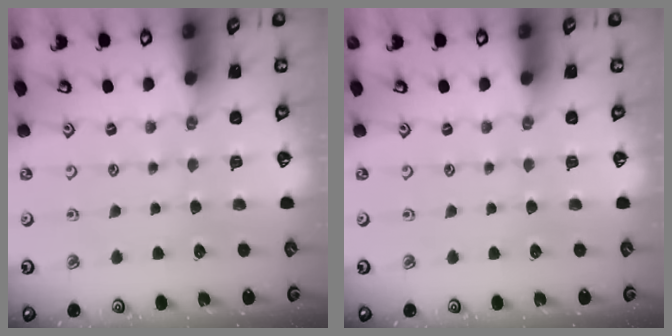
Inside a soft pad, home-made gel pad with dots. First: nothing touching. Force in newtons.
{"total": 0.0}